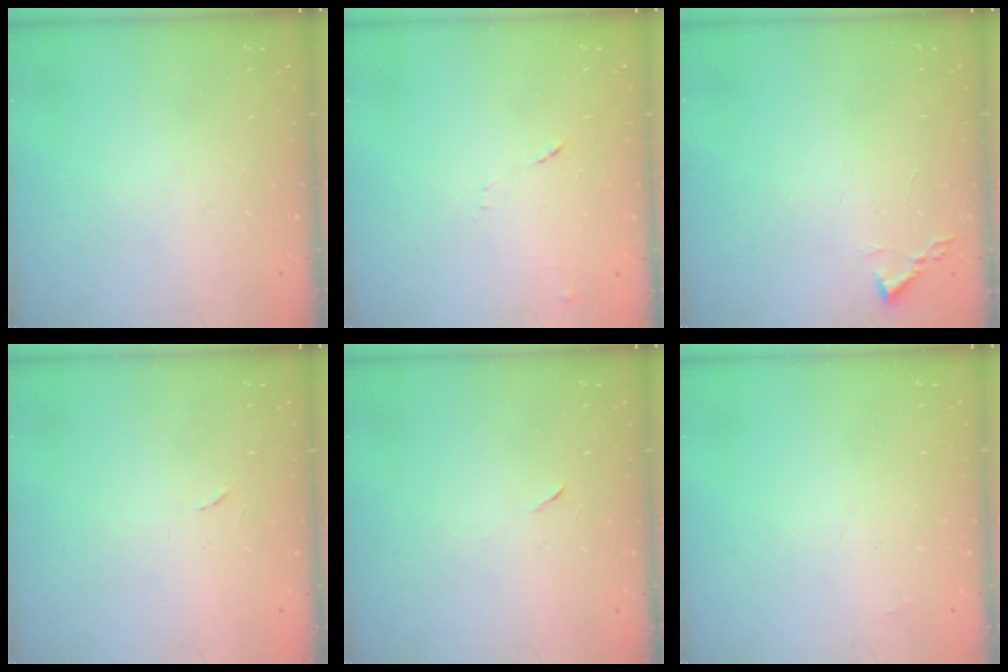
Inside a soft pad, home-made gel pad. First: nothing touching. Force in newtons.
{"total": 7.3, "press": 7.2, "slide": 0.7}
{"total": 1.9, "press": 1.8, "slide": 0.3}
{"total": 3.5, "press": 3.3, "slide": 1.2}
{"total": 5.2, "press": 4.8, "slide": 2.1}
{"total": 1.3, "press": 1.3, "slide": 0.2}